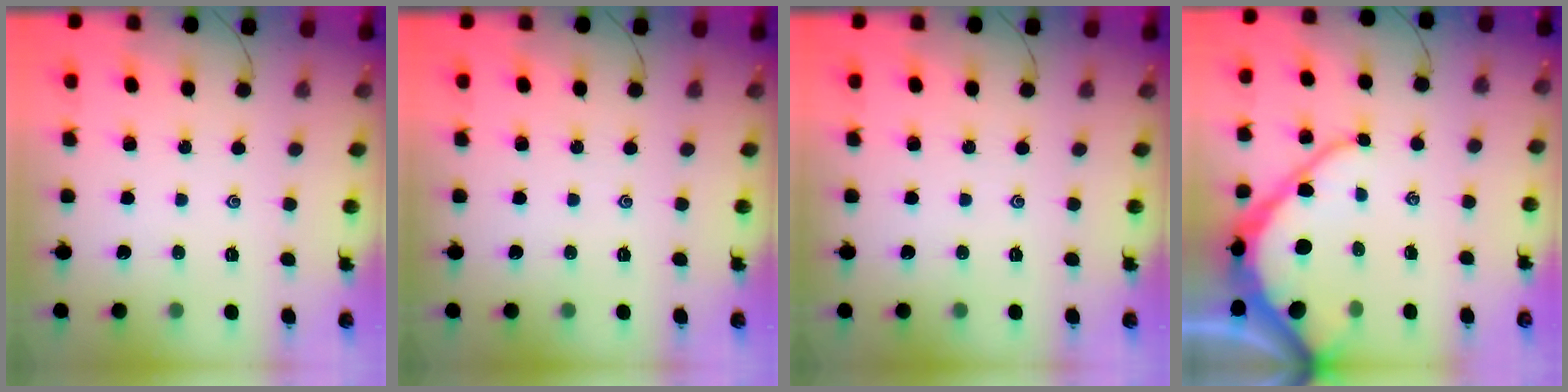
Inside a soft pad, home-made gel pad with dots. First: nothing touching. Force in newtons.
{"total": 0.0}
{"total": 0.0}
{"total": 12.6, "press": 12.6, "slide": 1.3}